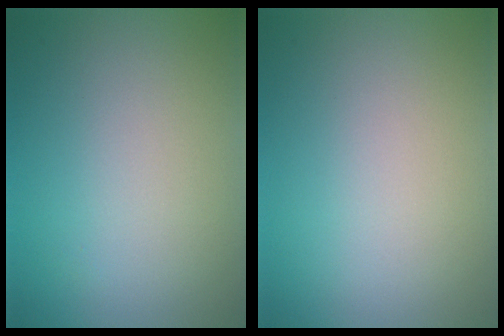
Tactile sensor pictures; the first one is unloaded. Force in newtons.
{"total": 0.0}